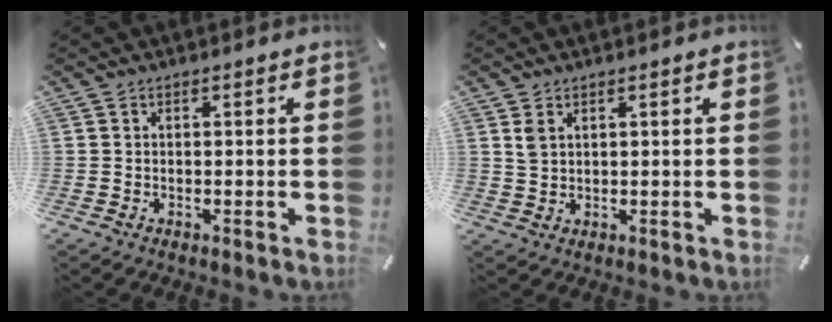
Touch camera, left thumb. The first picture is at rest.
{"total": 2.4, "force": [1.4, 1.6, 1.1], "torque": [-0.024, 0.003, 0.025]}